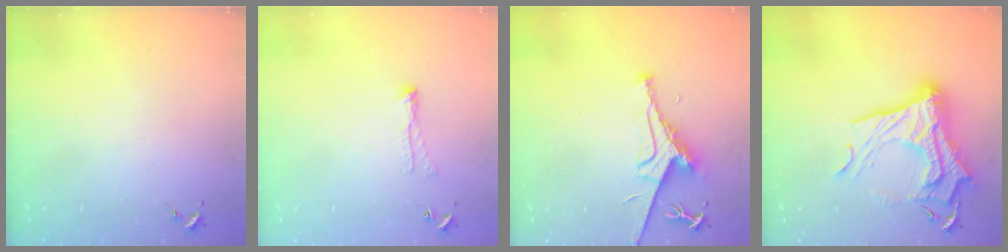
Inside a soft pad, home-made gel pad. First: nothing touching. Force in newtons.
{"total": 5.6, "press": 5.6, "slide": 0.6}
{"total": 8.1, "press": 8.0, "slide": 1.0}
{"total": 26.5, "press": 26.4, "slide": 2.0}